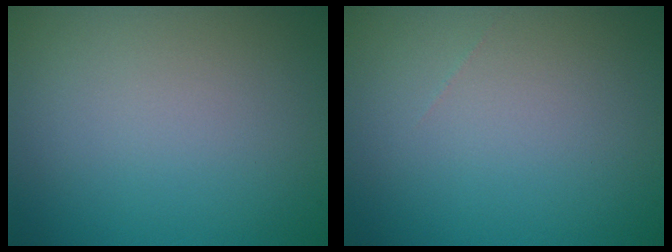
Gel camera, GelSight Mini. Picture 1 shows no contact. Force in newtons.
{"total": 0.0}